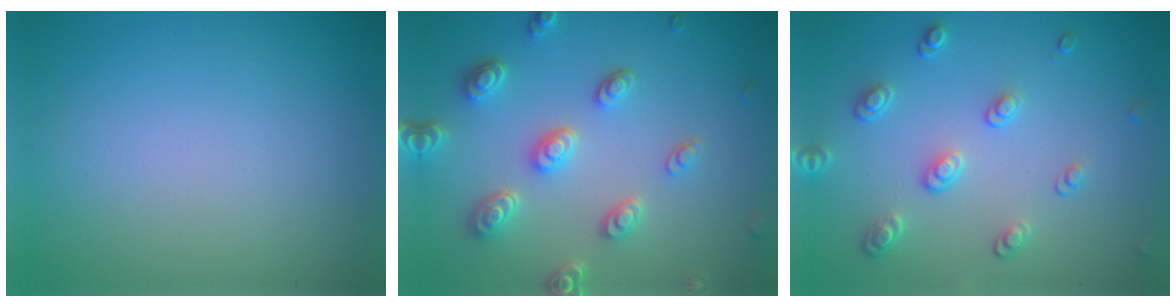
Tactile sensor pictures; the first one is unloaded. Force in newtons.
{"total": 4.6, "press": 3.6, "slide": 2.9}
{"total": 2.8, "press": 2.5, "slide": 1.1}